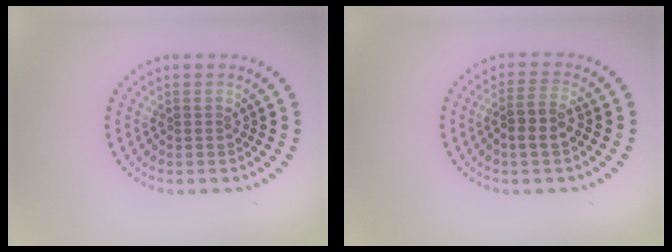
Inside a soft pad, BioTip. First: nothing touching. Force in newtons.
{"total": 2.6, "press": 2.2, "slide": 1.3}